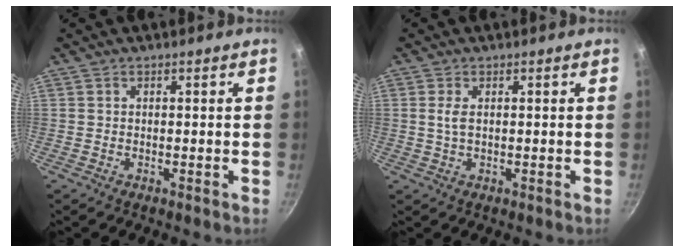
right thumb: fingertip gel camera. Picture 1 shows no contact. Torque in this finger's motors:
{"motor_torque": [-1.07, -0.02, -0.38, 0.02, 0.01]}